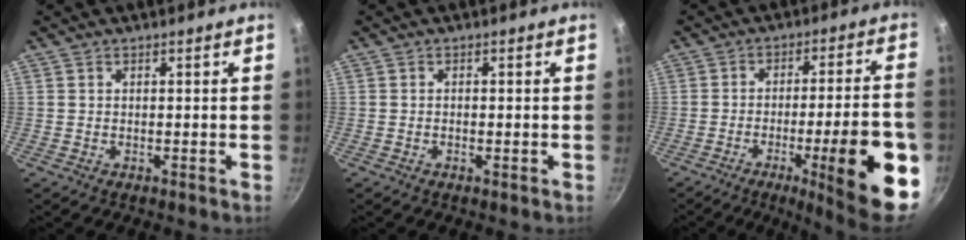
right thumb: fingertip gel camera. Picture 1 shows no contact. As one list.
[{"total": 0.8, "force": [-0.2, 0.1, 0.7], "torque": [-0.016, 0.000, -0.004]}, {"total": 20.6, "force": [-7.2, 4.1, 18.8], "torque": [-0.238, 0.025, -0.094]}]